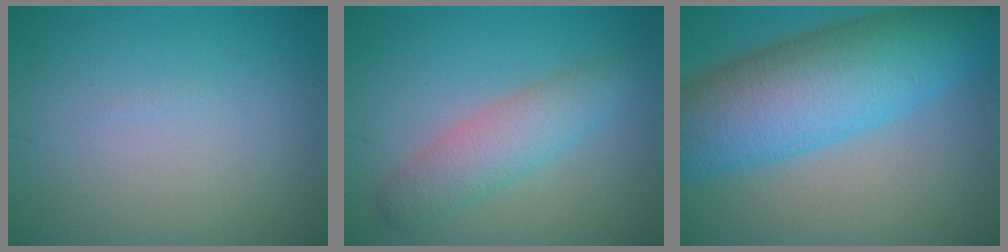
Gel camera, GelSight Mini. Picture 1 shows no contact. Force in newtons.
{"total": 3.9, "press": 3.9, "slide": 0.0}
{"total": 12.1, "press": 12.1, "slide": 0.4}